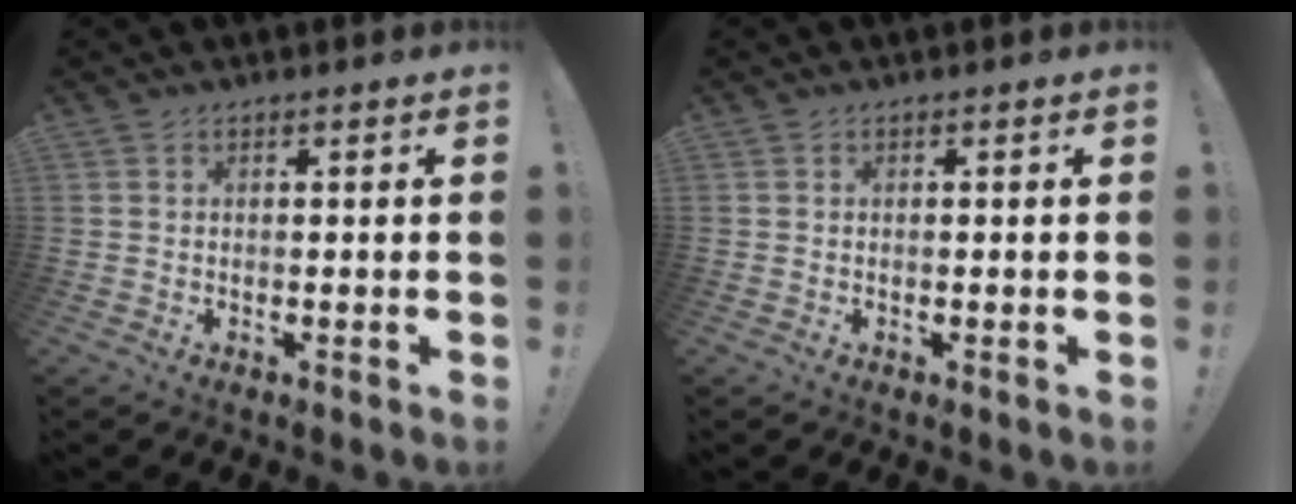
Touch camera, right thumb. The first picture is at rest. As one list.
[{"total": 0.0}]